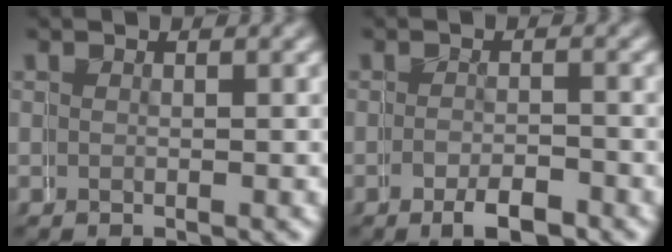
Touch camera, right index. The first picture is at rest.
{"total": 2.6, "force": [-1.9, 1.0, 1.6], "torque": [-0.013, 0.002, -0.036]}